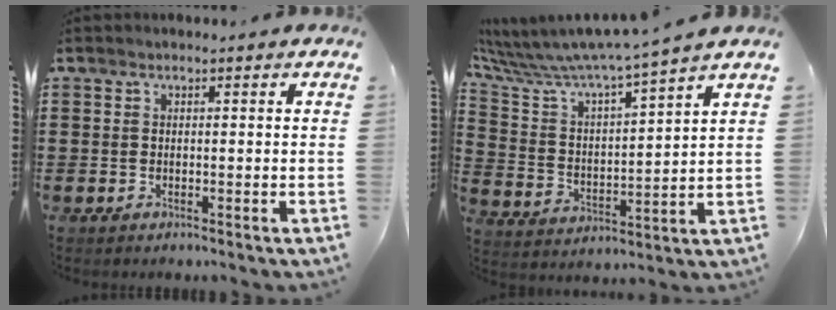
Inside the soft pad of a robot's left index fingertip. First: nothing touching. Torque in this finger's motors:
{"motor_torque": [1.09, 1.05, 0.26, 0.19]}